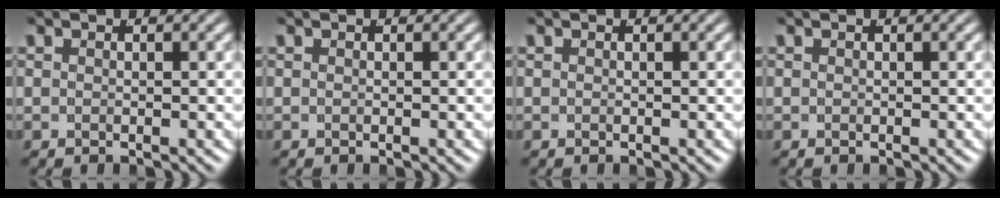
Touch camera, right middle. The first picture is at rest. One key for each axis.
{"total": 0.0}
{"total": 0.0}
{"total": 0.0}